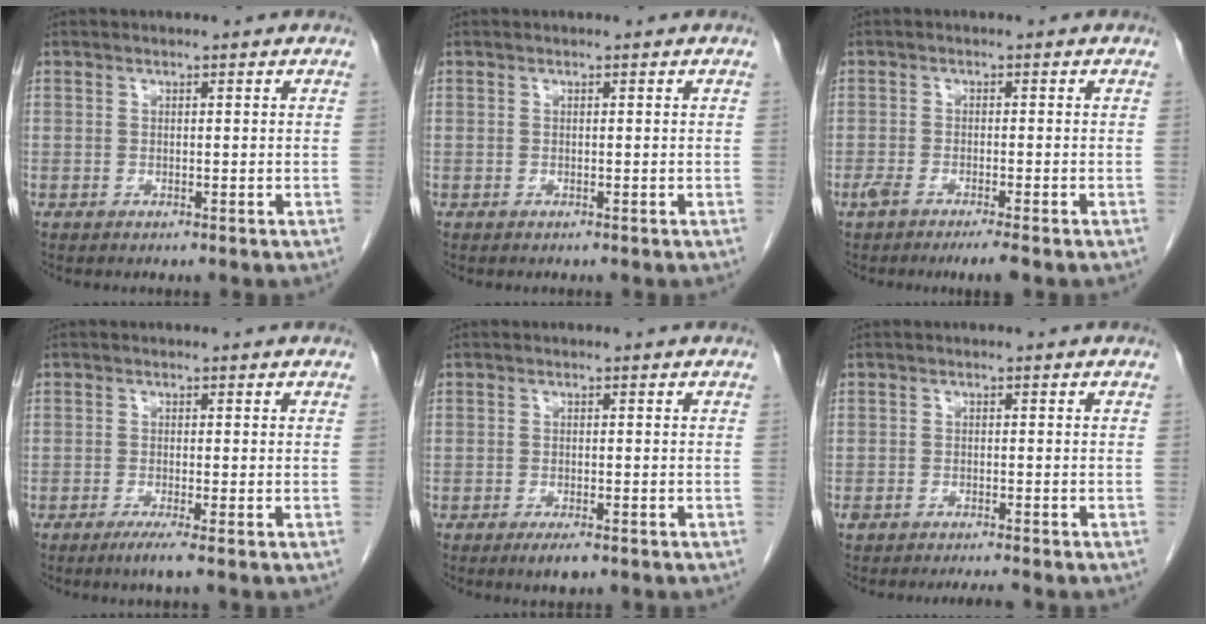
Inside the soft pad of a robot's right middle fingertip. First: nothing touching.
{"total": 0.0}
{"total": 4.1, "force": [-3.0, 0.2, 2.9], "torque": [-0.049, -0.008, -0.051]}
{"total": 2.2, "force": [-1.4, -0.4, 1.7], "torque": [-0.032, -0.007, -0.027]}
{"total": 2.6, "force": [-1.7, 0.6, 1.8], "torque": [-0.031, -0.003, -0.025]}
{"total": 2.7, "force": [-2.4, 0.1, 1.2], "torque": [-0.022, -0.003, -0.038]}